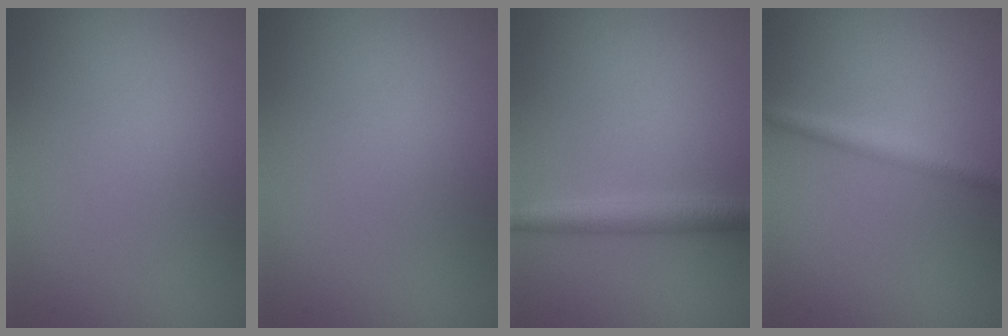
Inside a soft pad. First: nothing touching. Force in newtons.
{"total": 0.0}
{"total": 2.8, "press": 2.8, "slide": 0.0}
{"total": 2.1, "press": 2.1, "slide": 0.1}